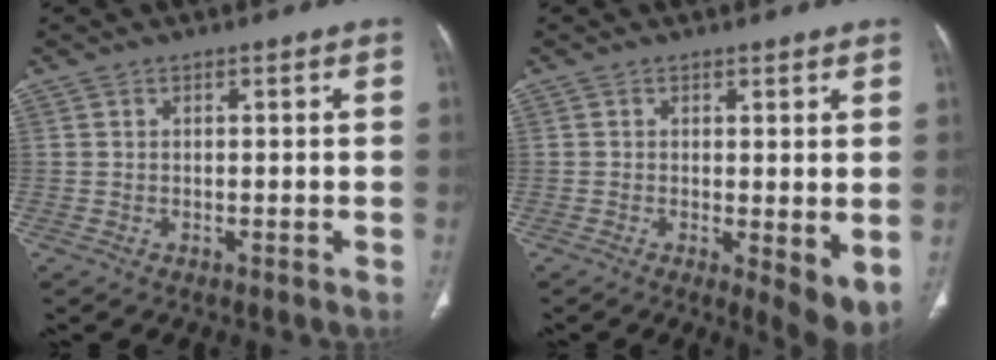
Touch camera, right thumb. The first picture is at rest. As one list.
[{"total": 5.8, "force": [-0.4, 2.0, 5.5], "torque": [-0.078, -0.019, -0.005]}]